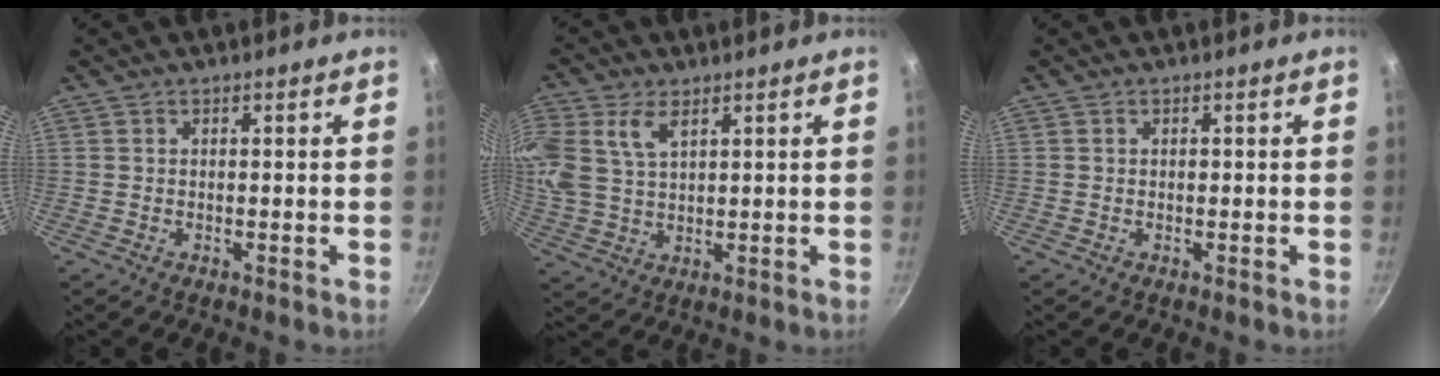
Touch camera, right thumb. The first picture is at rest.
{"total": 12.8, "force": [5.3, 7.6, 8.8], "torque": [-0.226, -0.001, 0.108]}
{"total": 0.0}